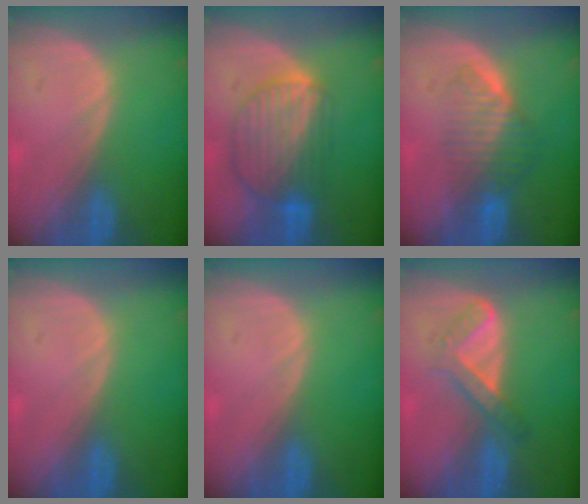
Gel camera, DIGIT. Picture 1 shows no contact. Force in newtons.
{"total": 8.8, "press": 7.8, "slide": 4.2}
{"total": 6.5, "press": 5.8, "slide": 2.9}
{"total": 0.0}
{"total": 0.0}
{"total": 4.5, "press": 4.4, "slide": 0.7}